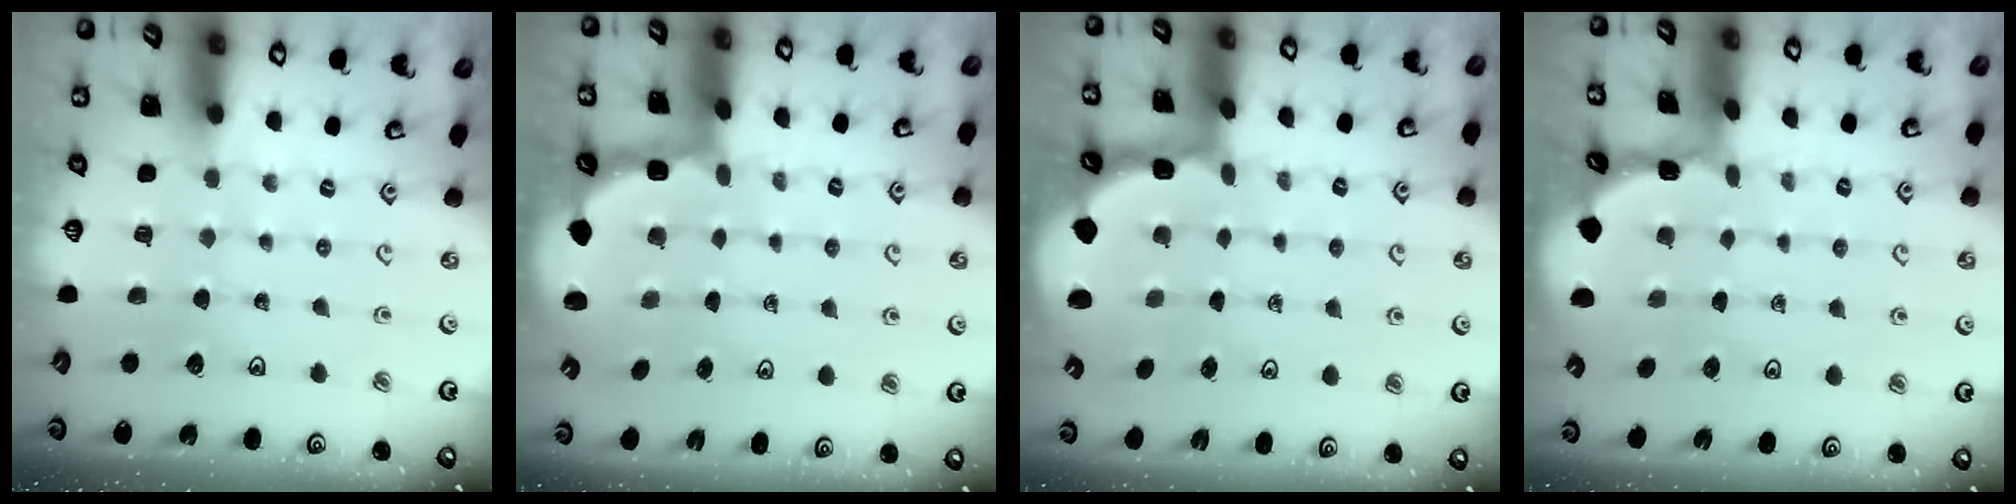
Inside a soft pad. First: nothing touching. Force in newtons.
{"total": 2.5, "press": 2.2, "slide": 1.2}
{"total": 1.9, "press": 1.8, "slide": 0.6}
{"total": 1.1, "press": 1.0, "slide": 0.1}